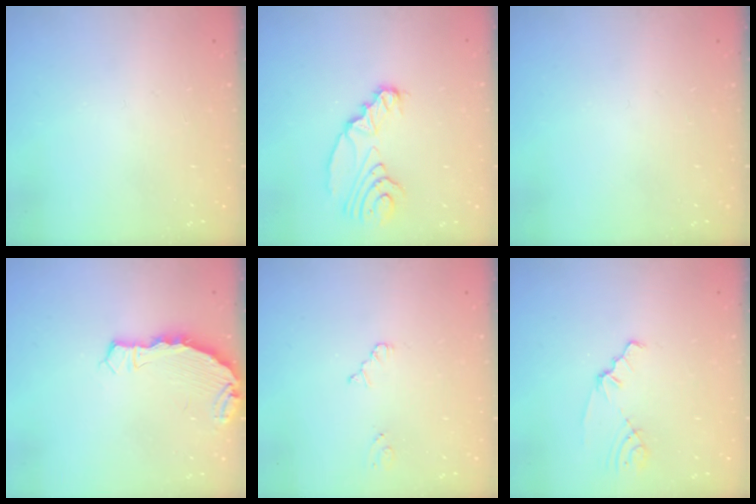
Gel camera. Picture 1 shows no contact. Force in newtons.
{"total": 10.3, "press": 10.1, "slide": 2.1}
{"total": 0.0}
{"total": 3.9, "press": 3.9, "slide": 0.2}
{"total": 2.5, "press": 2.5, "slide": 0.3}
{"total": 1.8, "press": 1.8, "slide": 0.2}